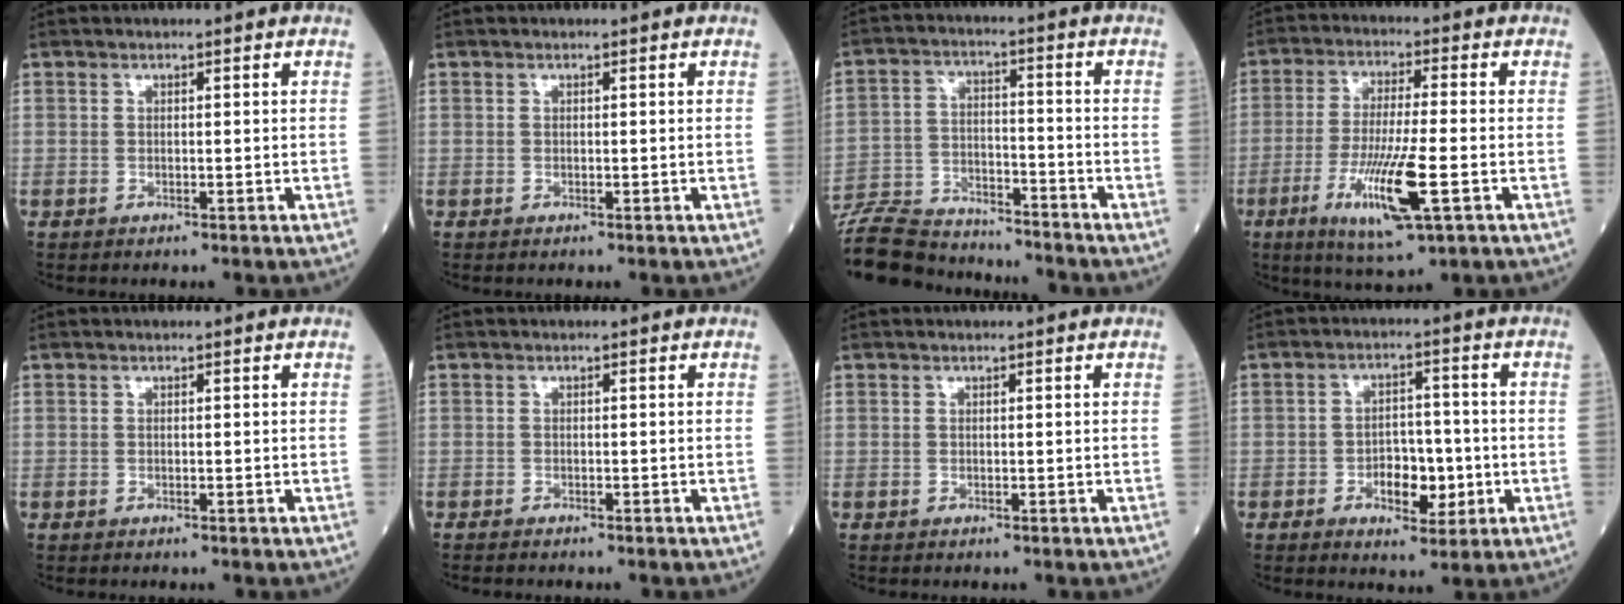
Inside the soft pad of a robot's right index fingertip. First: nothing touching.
{"total": 0.0}
{"total": 14.7, "force": [-13.9, 3.1, 3.7], "torque": [-0.071, 0.012, -0.232]}
{"total": 11.8, "force": [-4.1, 1.0, 11.1], "torque": [-0.216, -0.025, -0.073]}
{"total": 0.0}
{"total": 1.5, "force": [-1.4, 0.2, 0.6], "torque": [-0.014, -0.004, -0.018]}
{"total": 0.0}
{"total": 6.4, "force": [-1.8, 3.4, 5.2], "torque": [-0.077, 0.007, -0.024]}